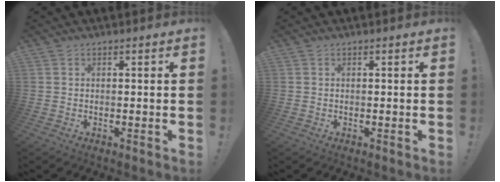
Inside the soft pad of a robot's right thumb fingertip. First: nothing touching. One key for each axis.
{"total": 0.0}